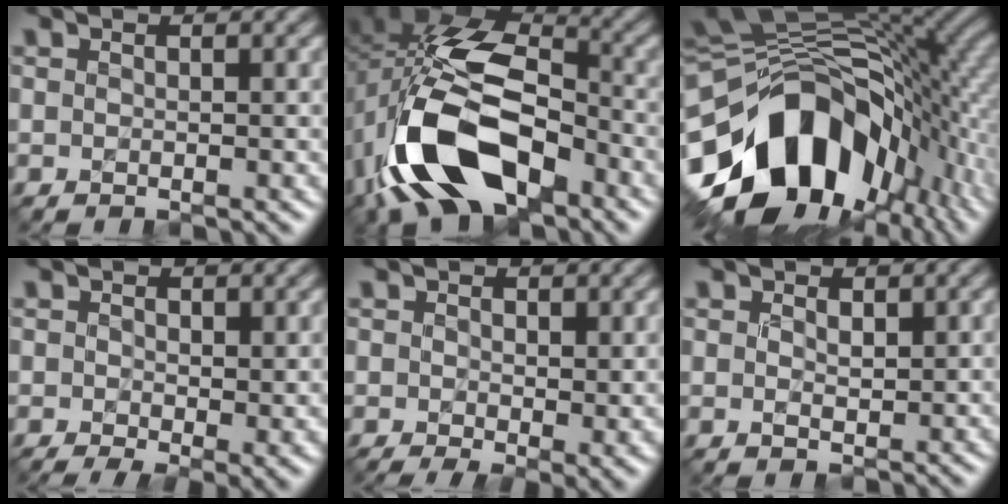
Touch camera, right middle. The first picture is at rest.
{"total": 14.5, "force": [-5.9, 8.5, 10.2], "torque": [-0.202, -0.013, -0.116]}
{"total": 15.6, "force": [-5.5, 10.5, 10.2], "torque": [-0.169, 0.002, -0.096]}
{"total": 3.6, "force": [-0.7, 1.7, 3.1], "torque": [-0.045, -0.010, -0.008]}
{"total": 3.7, "force": [-0.5, 1.7, 3.2], "torque": [-0.048, -0.009, -0.006]}
{"total": 0.8, "force": [0.6, 0.5, 0.3], "torque": [-0.008, -0.002, 0.012]}